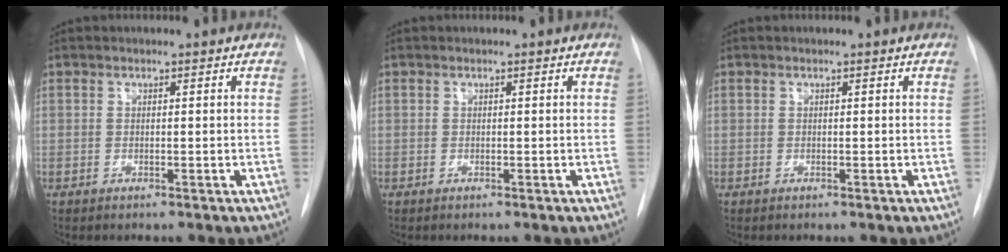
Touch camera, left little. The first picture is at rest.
{"total": 0.0}
{"total": 0.0}